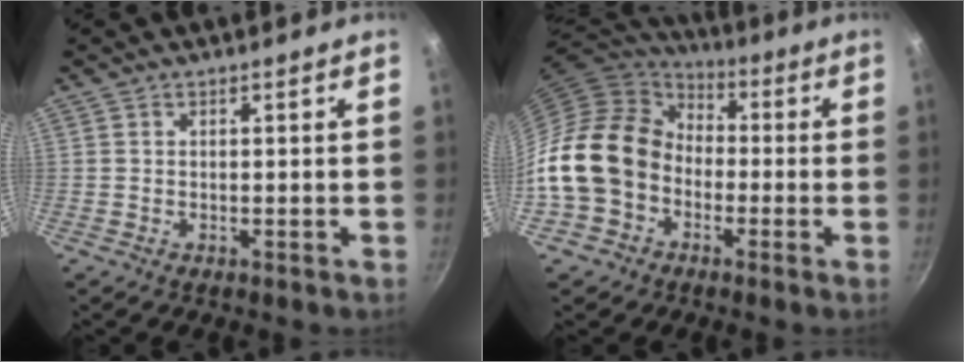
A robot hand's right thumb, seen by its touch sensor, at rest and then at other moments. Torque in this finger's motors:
{"motor_torque": [1.80, 2.79, 1.41, -1.36, 0.32]}